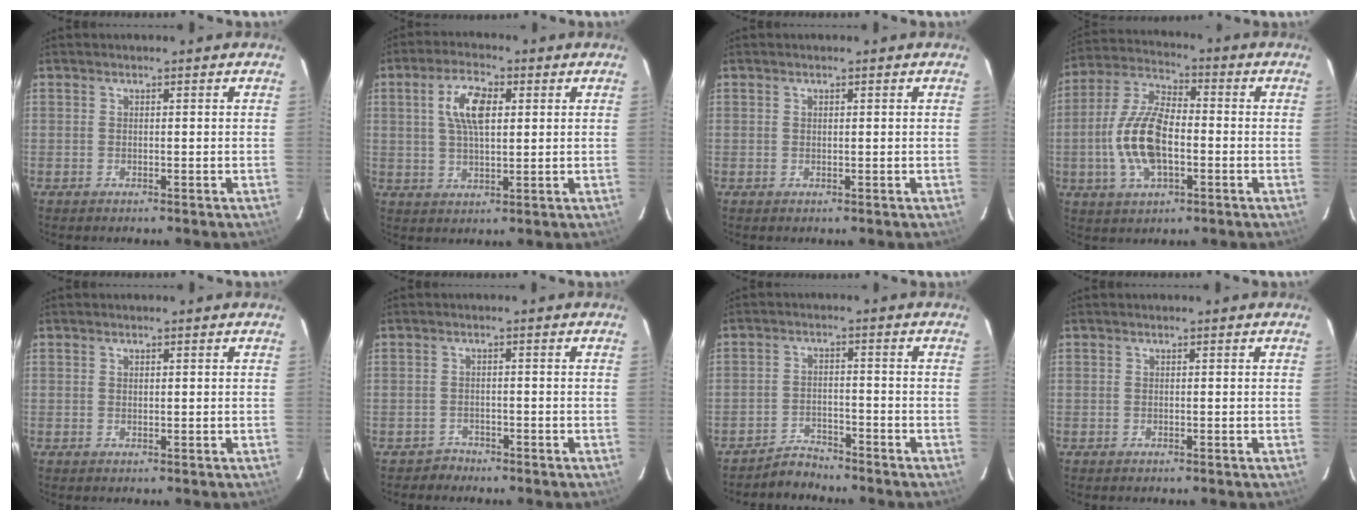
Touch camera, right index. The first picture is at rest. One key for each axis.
{"total": 8.0, "fx": 2.2, "fy": 3.4, "fz": 6.9, "tx": -0.128, "ty": 0.012, "tz": 0.041}
{"total": 0.0}
{"total": 13.5, "fx": -2.7, "fy": 6.2, "fz": 11.7, "tx": -0.250, "ty": 0.006, "tz": -0.051}
{"total": 0.6, "fx": 0.3, "fy": 0.4, "fz": 0.3, "tx": -0.005, "ty": 0.002, "tz": 0.006}
{"total": 2.2, "fx": -1.7, "fy": 1.3, "fz": -0.5, "tx": 0.007, "ty": 0.009, "tz": -0.028}
{"total": 3.9, "fx": -3.8, "fy": 1.0, "fz": -0.2, "tx": -0.005, "ty": 0.012, "tz": -0.067}
{"total": 0.0}